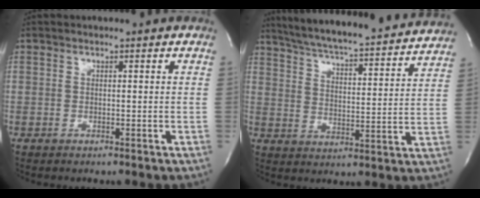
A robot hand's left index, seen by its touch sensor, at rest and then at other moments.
{"total": 24.4, "force": [22.4, 2.5, 9.3], "torque": [-0.155, -0.023, 0.300]}